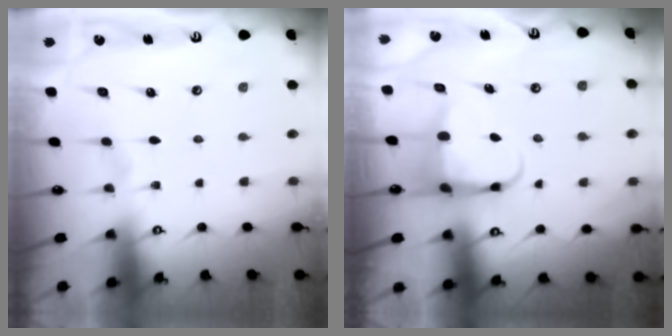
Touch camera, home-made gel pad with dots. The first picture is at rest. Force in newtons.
{"total": 5.1, "press": 5.0, "slide": 0.4}